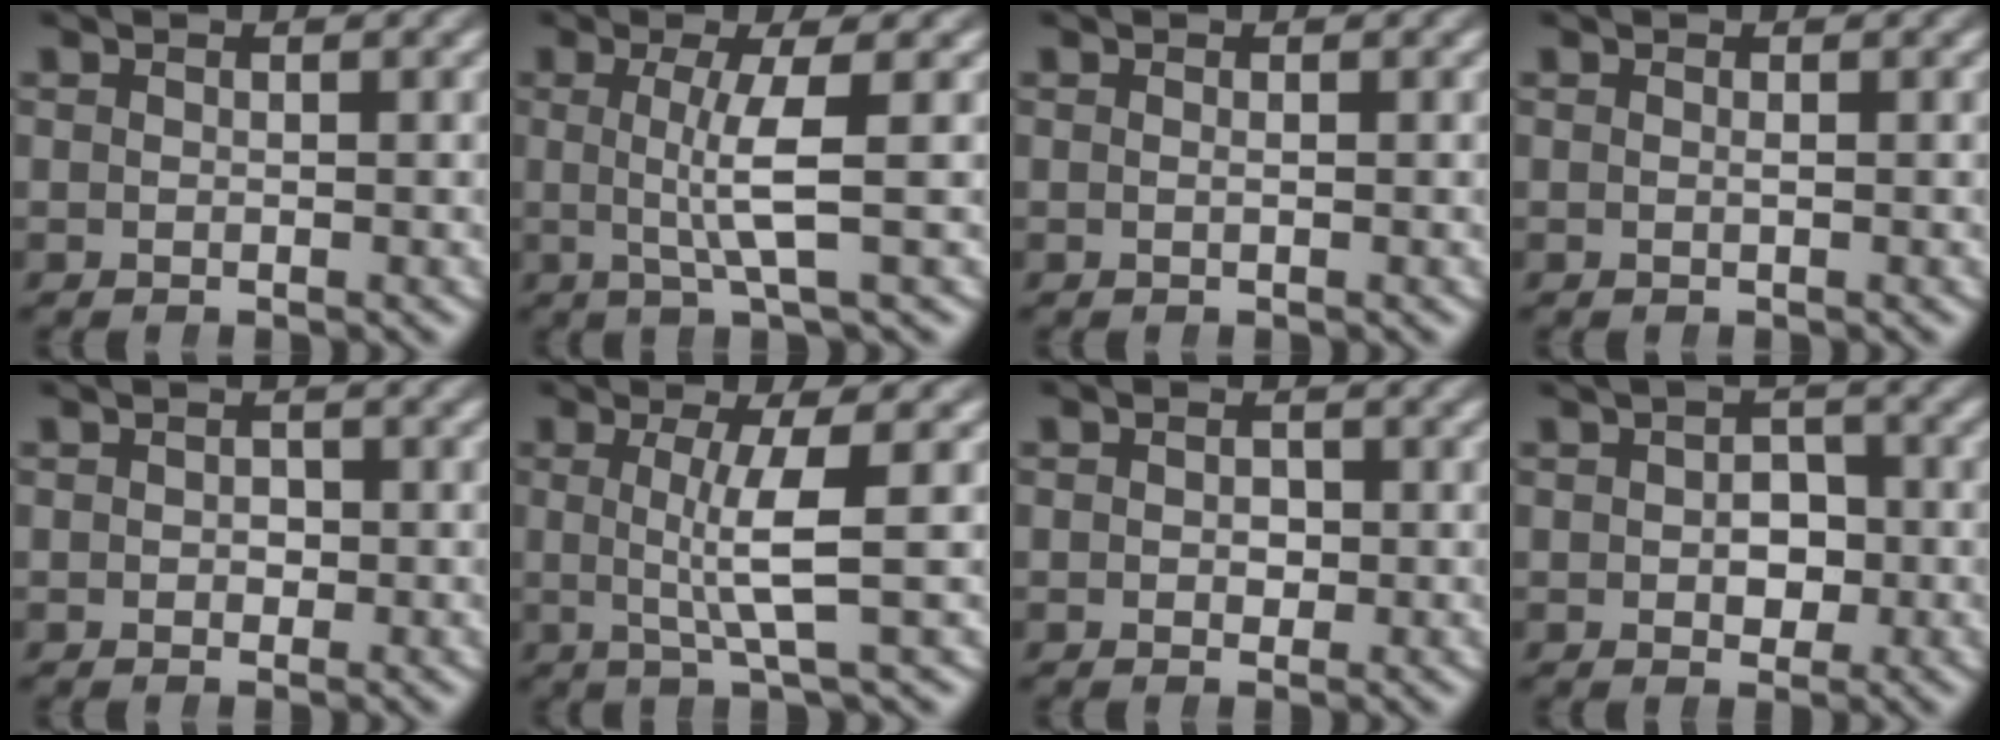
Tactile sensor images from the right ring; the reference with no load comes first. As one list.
[{"total": 3.9, "force": [0.2, -0.4, 3.8], "torque": [-0.077, -0.008, 0.007]}, {"total": 0.0}, {"total": 0.0}, {"total": 0.6, "force": [-0.4, 0.5, 0.1], "torque": [-0.003, -0.003, -0.006]}, {"total": 4.1, "force": [0.4, -0.4, 4.1], "torque": [-0.077, -0.008, 0.011]}, {"total": 0.9, "force": [-0.2, 0.8, 0.3], "torque": [-0.007, -0.005, -0.003]}, {"total": 2.1, "force": [-0.1, 1.4, 1.5], "torque": [-0.021, -0.001, 0.000]}]